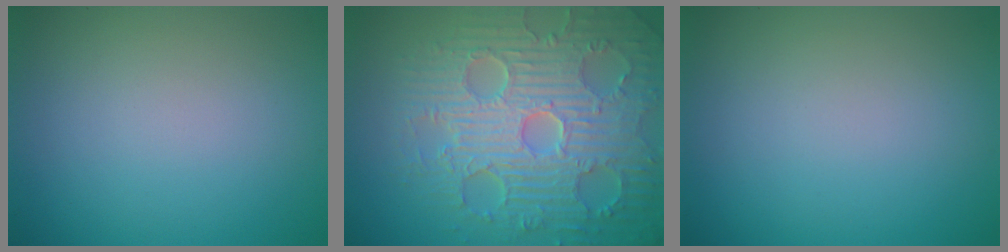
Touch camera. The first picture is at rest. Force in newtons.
{"total": 9.4, "press": 6.9, "slide": 6.4}
{"total": 0.0}